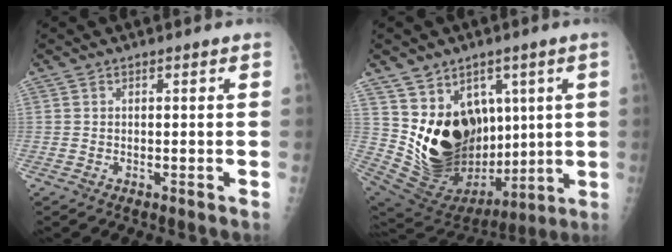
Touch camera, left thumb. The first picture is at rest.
{"total": 21.4, "force": [4.0, 15.1, 14.7], "torque": [-0.211, -0.038, 0.112]}